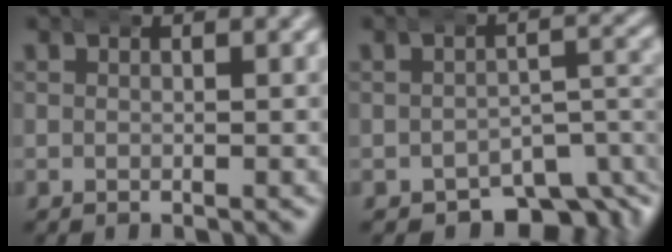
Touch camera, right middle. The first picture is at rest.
{"total": 6.8, "force": [-5.0, 3.1, 3.3], "torque": [-0.014, 0.006, -0.082]}